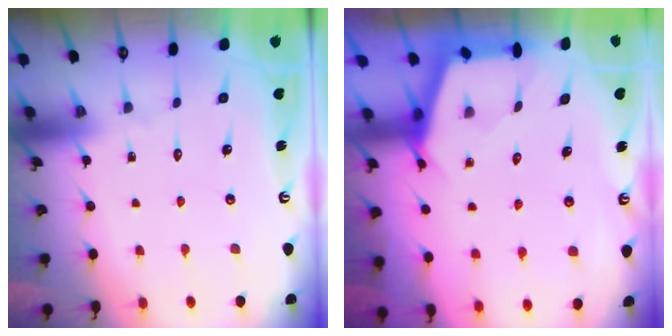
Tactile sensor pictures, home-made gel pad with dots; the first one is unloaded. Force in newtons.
{"total": 2.6, "press": 2.6, "slide": 0.4}